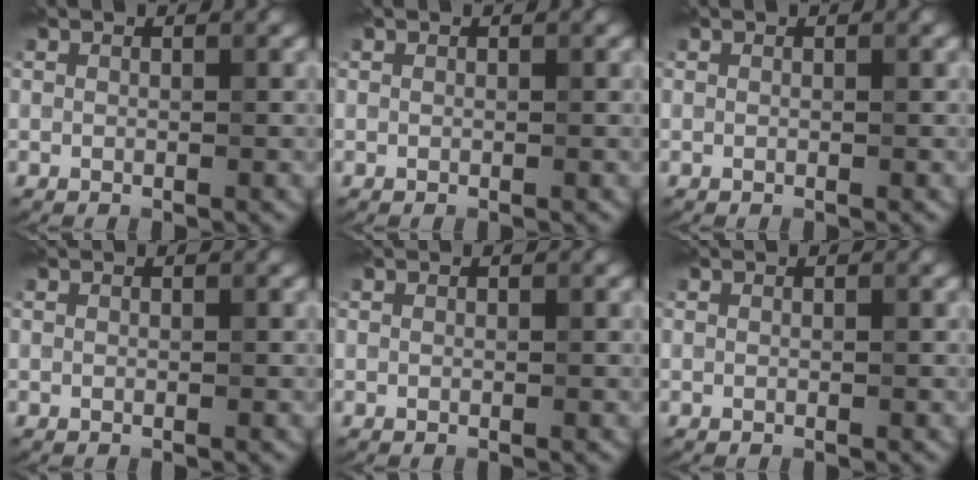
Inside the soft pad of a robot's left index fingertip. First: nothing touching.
{"total": 0.0}
{"total": 0.0}
{"total": 0.0}
{"total": 0.0}
{"total": 0.0}